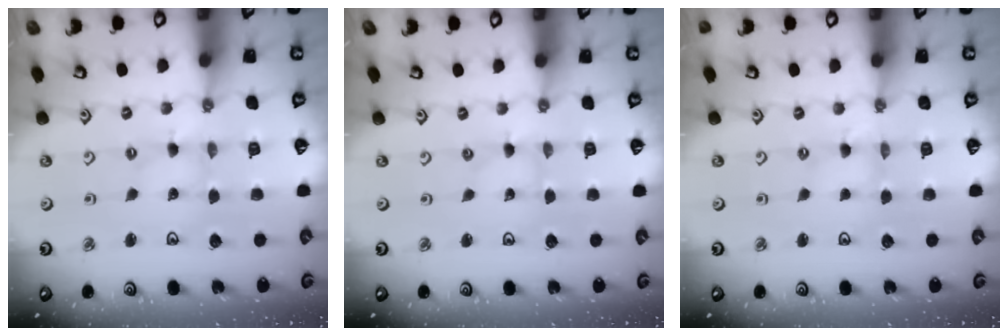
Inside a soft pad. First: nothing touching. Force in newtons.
{"total": 0.0}
{"total": 0.0}